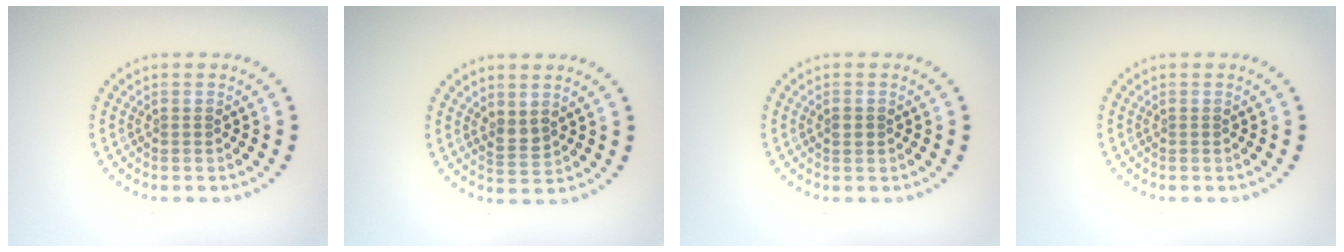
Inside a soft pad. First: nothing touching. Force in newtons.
{"total": 1.5, "press": 1.4, "slide": 0.7}
{"total": 1.0, "press": 1.0, "slide": 0.1}
{"total": 0.0}